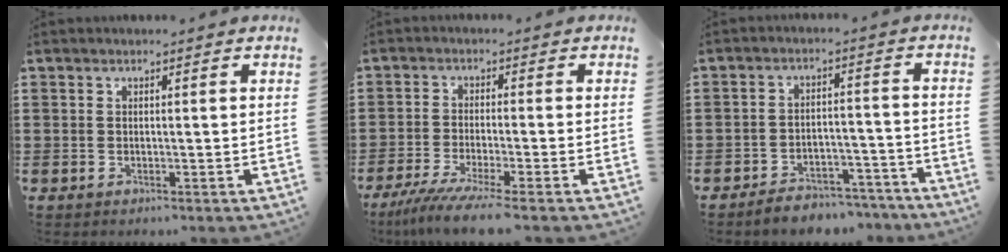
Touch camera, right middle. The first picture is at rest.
{"total": 4.9, "force": [-4.0, -0.5, 2.7], "torque": [-0.067, -0.025, -0.078]}
{"total": 4.4, "force": [-4.3, 0.6, 0.3], "torque": [-0.008, 0.008, -0.089]}